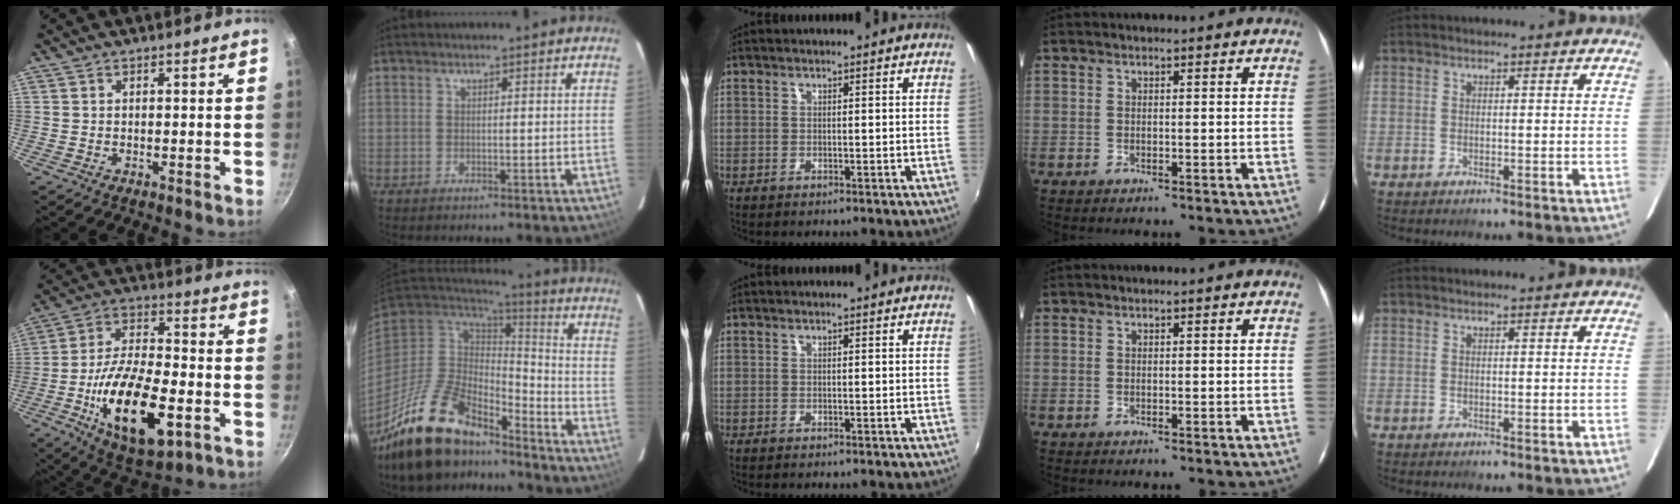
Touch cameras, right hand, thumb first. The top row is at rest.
{"thumb": {"total": 21.6, "force": [-6.8, 9.5, 18.2], "torque": [-0.308, 0.022, -0.112]}, "index": {"total": 19.9, "force": [-15.1, 7.9, 10.3], "torque": [-0.212, -0.018, -0.260]}}